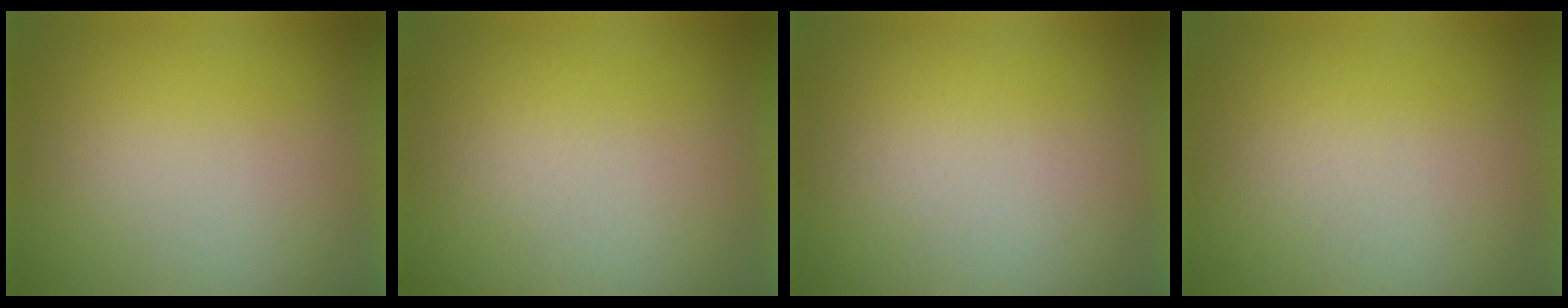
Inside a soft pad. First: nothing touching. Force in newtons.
{"total": 2.2}
{"total": 1.4}
{"total": 2.7}